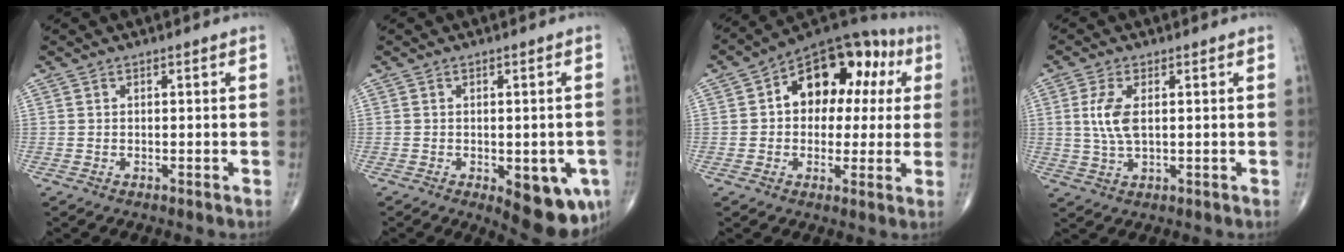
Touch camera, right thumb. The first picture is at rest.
{"total": 11.0, "force": [-3.9, 4.9, 9.1], "torque": [-0.086, -0.006, -0.038]}
{"total": 17.5, "force": [3.9, 11.6, 12.6], "torque": [-0.120, 0.035, 0.049]}
{"total": 5.8, "force": [0.9, 2.6, 5.1], "torque": [-0.116, -0.001, 0.020]}